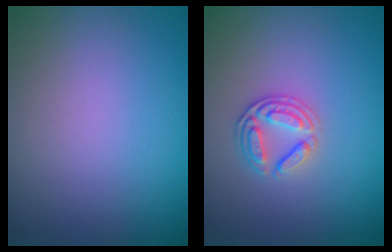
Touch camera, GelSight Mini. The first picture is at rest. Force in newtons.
{"total": 2.6, "press": 2.4, "slide": 1.0}